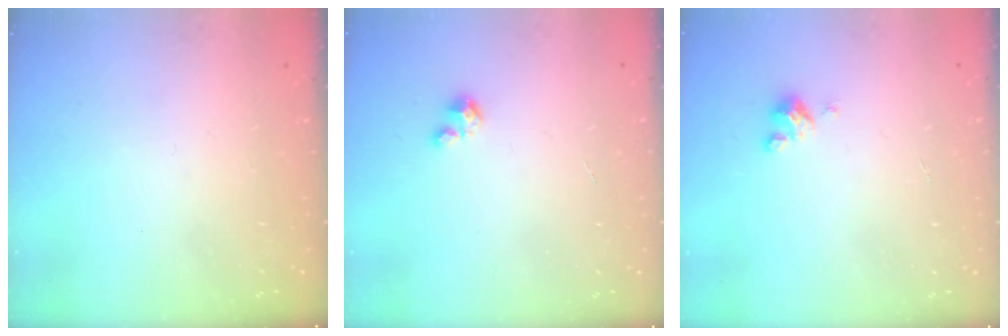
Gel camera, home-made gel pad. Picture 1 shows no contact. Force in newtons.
{"total": 2.7, "press": 2.7, "slide": 0.2}
{"total": 3.7, "press": 3.7, "slide": 0.3}